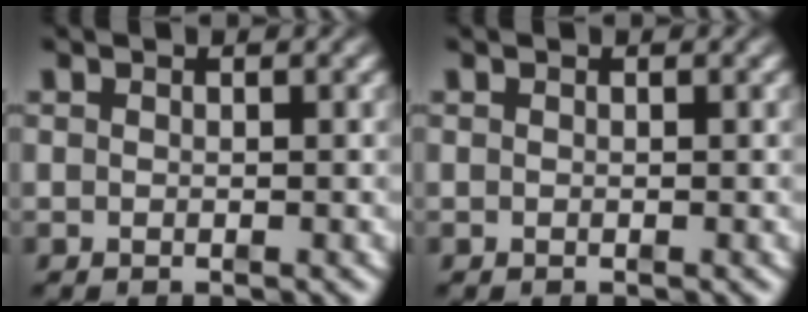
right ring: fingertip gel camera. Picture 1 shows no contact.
{"total": 0.0}